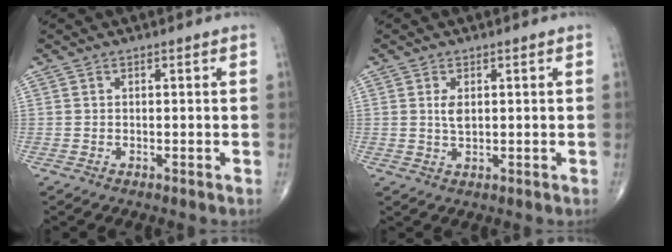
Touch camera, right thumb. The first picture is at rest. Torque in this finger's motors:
{"motor_torque": [0.46, 0.26, 0.40, -0.21, -0.03]}